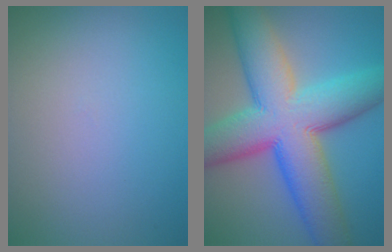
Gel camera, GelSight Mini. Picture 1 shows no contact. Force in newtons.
{"total": 13.6, "press": 13.6, "slide": 0.1}